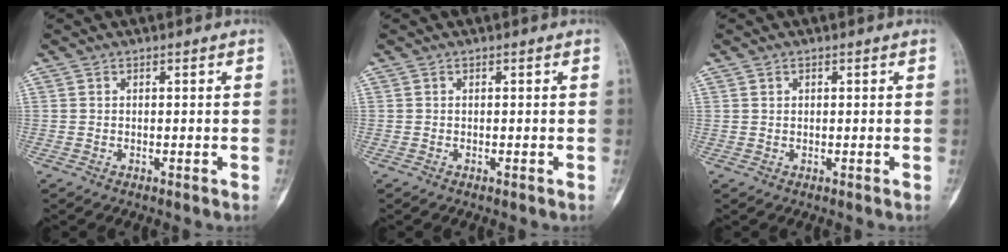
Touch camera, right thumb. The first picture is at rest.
{"total": 0.0}
{"total": 0.6, "force": [0.3, 0.4, 0.3], "torque": [-0.005, 0.000, 0.006]}